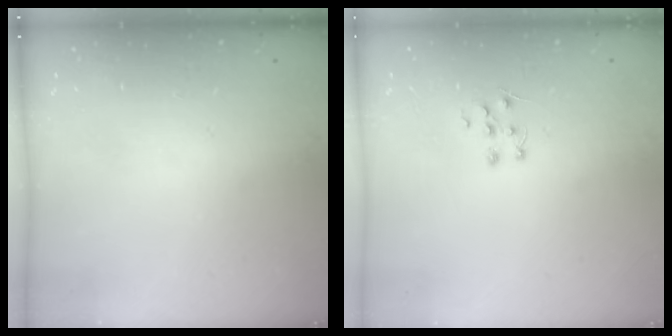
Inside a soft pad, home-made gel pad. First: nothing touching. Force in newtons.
{"total": 4.9, "press": 4.9, "slide": 0.4}